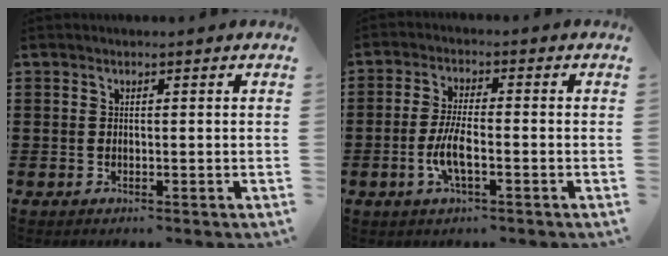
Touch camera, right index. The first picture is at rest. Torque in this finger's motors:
{"motor_torque": [2.07, 0.07, 0.64, 0.20]}